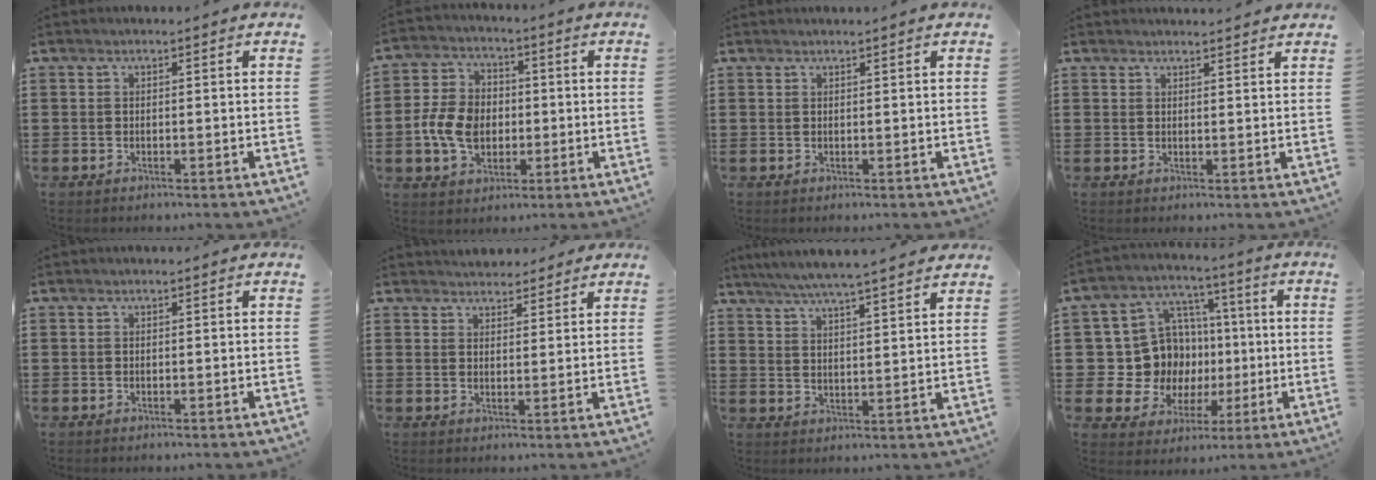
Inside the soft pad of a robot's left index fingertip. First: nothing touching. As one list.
[{"total": 7.6, "force": [-1.3, 5.8, 4.6], "torque": [-0.118, 0.008, -0.029]}, {"total": 0.6, "force": [0.5, -0.1, 0.3], "torque": [-0.005, -0.002, 0.011]}, {"total": 1.6, "force": [1.6, 0.0, 0.2], "torque": [-0.008, 0.002, 0.032]}, {"total": 0.0}, {"total": 3.1, "force": [3.0, 0.9, 0.1], "torque": [-0.003, -0.005, 0.054]}, {"total": 5.5, "force": [5.0, -0.4, 2.3], "torque": [-0.062, -0.024, 0.086]}, {"total": 12.1, "force": [0.6, 11.5, 3.7], "torque": [-0.113, 0.002, 0.027]}]